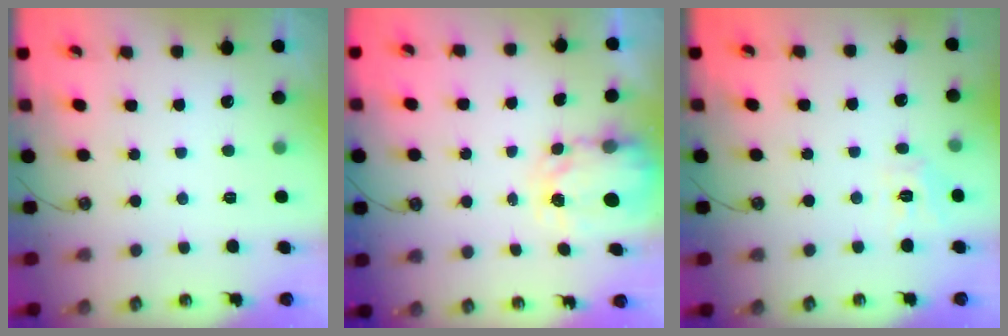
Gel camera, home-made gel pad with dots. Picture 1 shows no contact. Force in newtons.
{"total": 3.9, "press": 3.9, "slide": 0.0}
{"total": 5.5, "press": 5.5, "slide": 0.2}